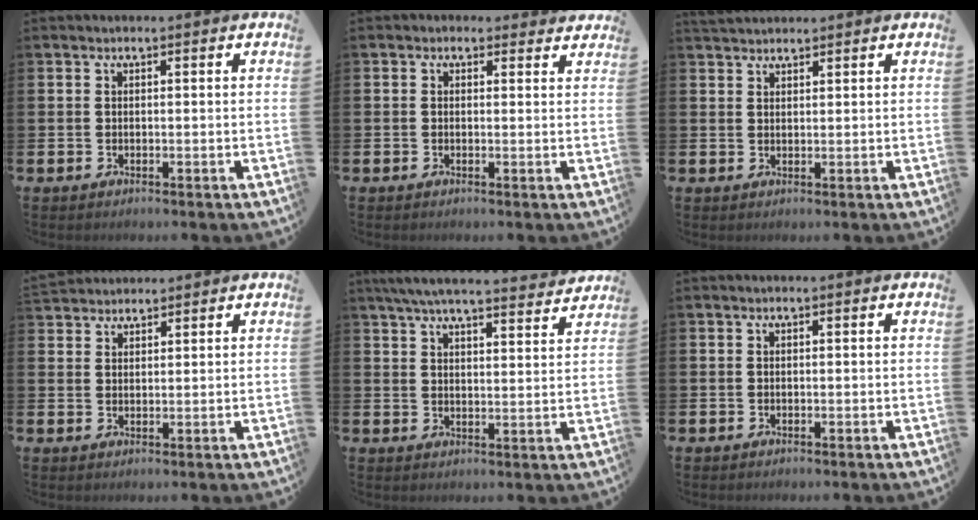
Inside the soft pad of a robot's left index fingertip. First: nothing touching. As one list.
[{"total": 1.0, "force": [0.7, 0.6, 0.0], "torque": [-0.001, 0.004, 0.012]}, {"total": 2.1, "force": [2.0, 0.6, 0.2], "torque": [0.002, -0.007, 0.037]}, {"total": 2.6, "force": [2.6, 0.5, -0.4], "torque": [0.008, -0.011, 0.047]}, {"total": 6.2, "force": [5.9, 0.6, 1.9], "torque": [-0.054, -0.031, 0.105]}, {"total": 0.0}]